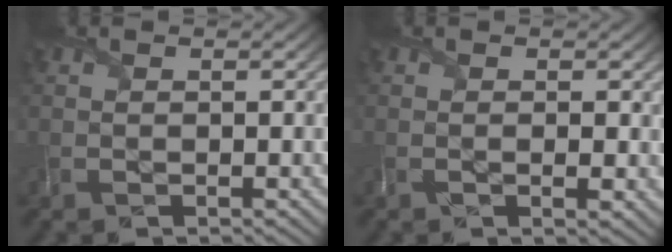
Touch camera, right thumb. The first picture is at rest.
{"total": 1.3, "force": [-0.2, 0.4, 1.2], "torque": [-0.021, -0.008, -0.003]}